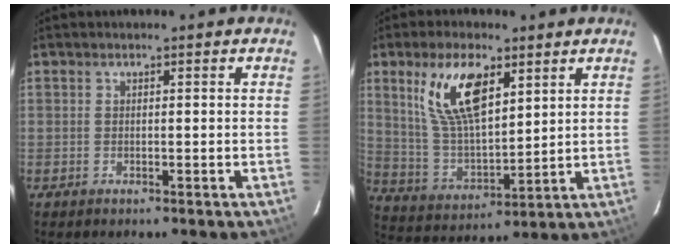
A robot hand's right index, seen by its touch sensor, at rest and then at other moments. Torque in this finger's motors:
{"motor_torque": [0.53, 0.22, 0.64, 0.19]}